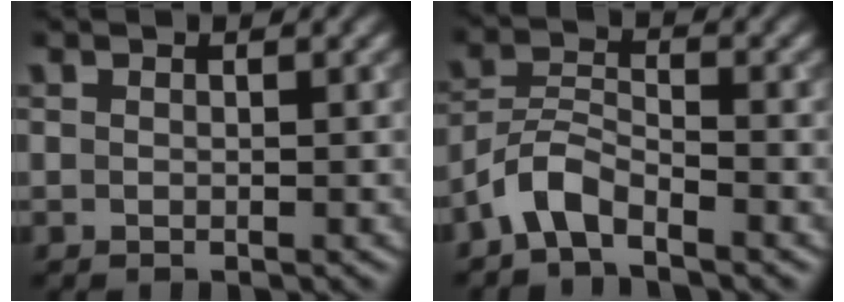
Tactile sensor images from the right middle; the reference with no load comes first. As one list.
[{"total": 3.3, "force": [-2.8, 0.9, 1.6], "torque": [-0.036, 0.008, -0.065]}]